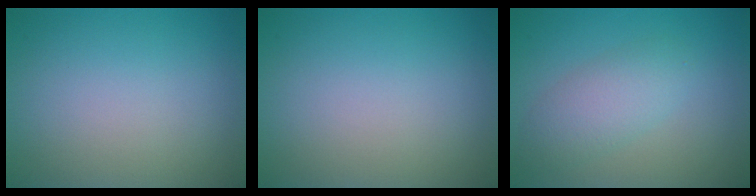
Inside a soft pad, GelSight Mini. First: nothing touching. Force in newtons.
{"total": 0.0}
{"total": 3.2, "press": 3.2, "slide": 0.0}